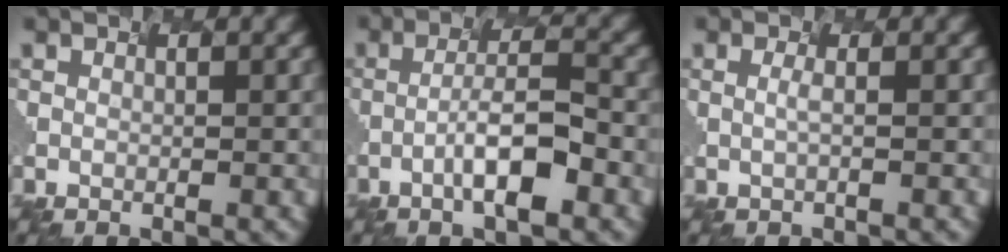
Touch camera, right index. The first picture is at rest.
{"total": 4.1, "force": [-2.5, 0.1, 3.2], "torque": [-0.080, 0.000, -0.017]}
{"total": 1.0, "force": [-0.7, -0.7, -0.3], "torque": [-0.021, -0.008, 0.010]}